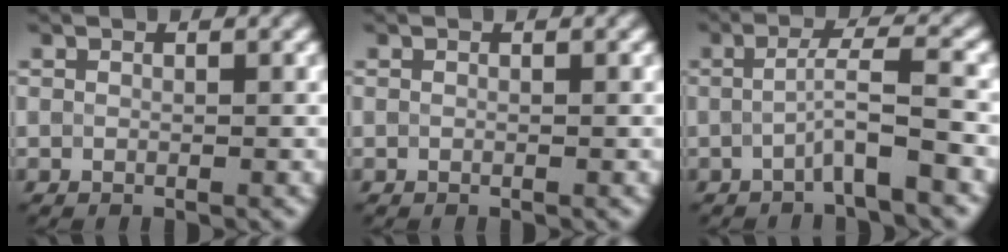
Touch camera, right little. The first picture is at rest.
{"total": 0.0}
{"total": 3.6, "force": [-1.3, 0.2, 3.4], "torque": [-0.055, 0.015, -0.035]}